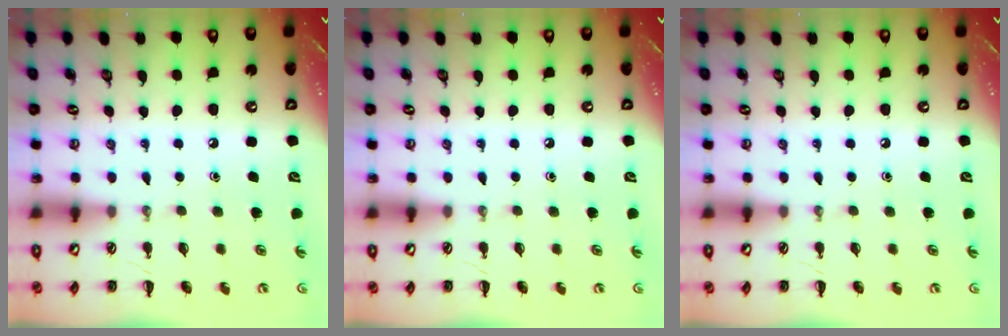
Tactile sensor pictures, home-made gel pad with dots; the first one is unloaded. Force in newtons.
{"total": 0.0}
{"total": 0.0}